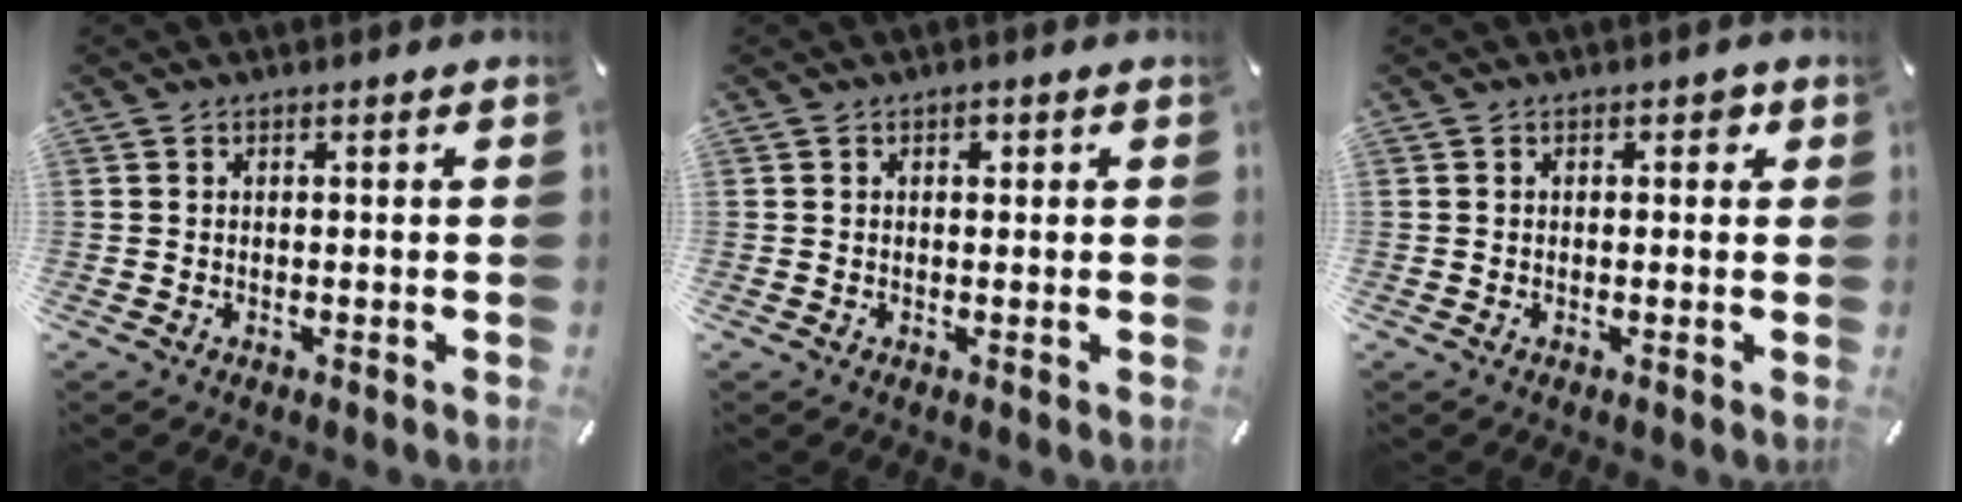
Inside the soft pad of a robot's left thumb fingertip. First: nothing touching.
{"total": 1.2, "force": [0.4, 0.9, 0.7], "torque": [-0.006, 0.000, 0.005]}
{"total": 1.5, "force": [0.3, 1.1, 1.0], "torque": [-0.005, 0.002, 0.000]}